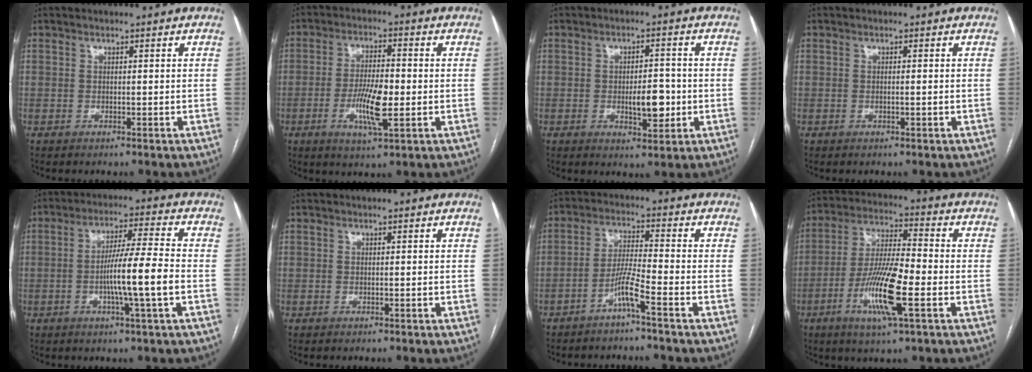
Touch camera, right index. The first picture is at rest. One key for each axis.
{"total": 8.0, "fx": -1.9, "fy": 1.7, "fz": 7.6, "tx": -0.145, "ty": -0.003, "tz": -0.034}
{"total": 5.7, "fx": -1.0, "fy": 2.1, "fz": 5.2, "tx": -0.079, "ty": -0.001, "tz": -0.009}
{"total": 0.8, "fx": -0.2, "fy": 0.0, "fz": 0.8, "tx": -0.015, "ty": 0.000, "tz": -0.001}
{"total": 9.7, "fx": -2.2, "fy": -0.8, "fz": 9.4, "tx": -0.167, "ty": -0.001, "tz": -0.041}
{"total": 0.0}
{"total": 4.8, "fx": -3.0, "fy": -0.8, "fz": 3.7, "tx": -0.076, "ty": 0.005, "tz": -0.062}
{"total": 12.7, "fx": -4.3, "fy": 1.4, "fz": 11.8, "tx": -0.232, "ty": -0.010, "tz": -0.081}